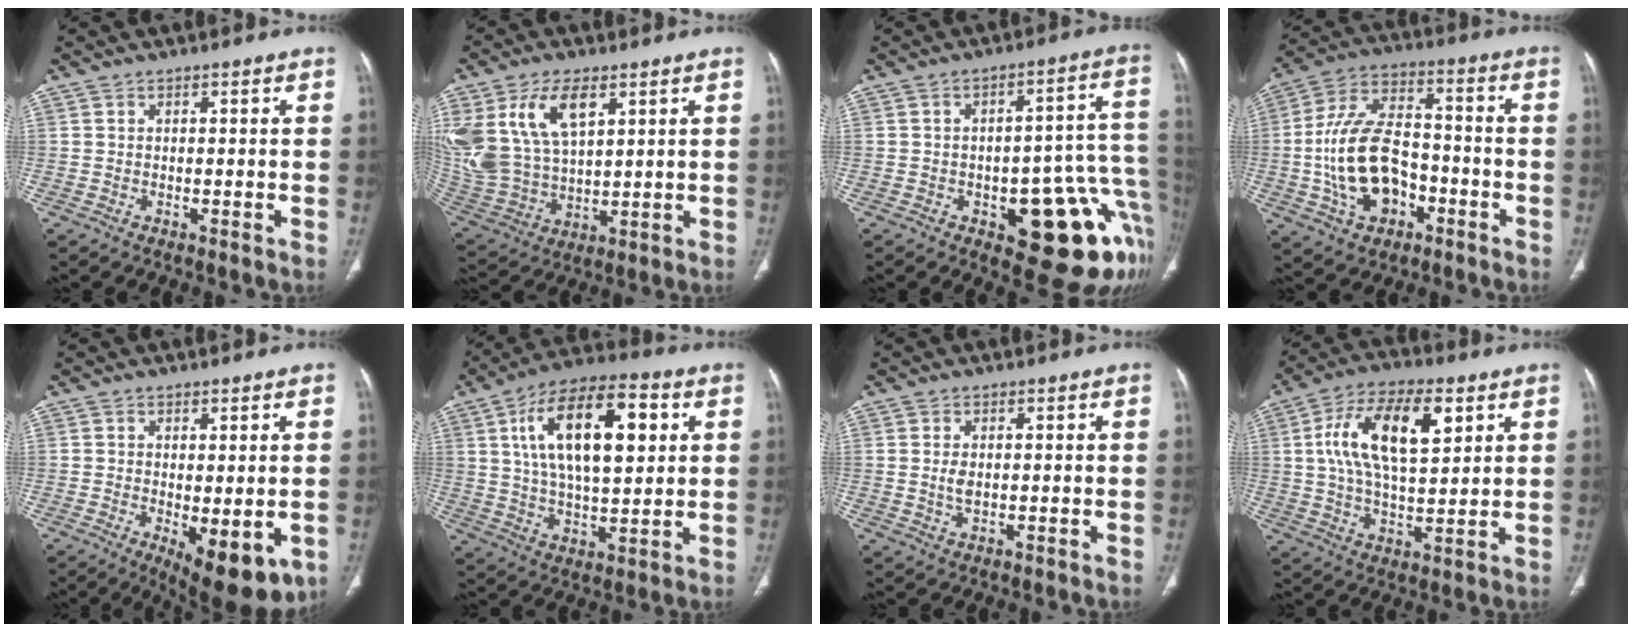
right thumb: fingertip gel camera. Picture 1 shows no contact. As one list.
[{"total": 18.3, "force": [7.5, 10.3, 13.1], "torque": [-0.271, -0.023, 0.158]}, {"total": 19.8, "force": [-7.0, 8.2, 16.6], "torque": [-0.124, 0.050, -0.072]}, {"total": 17.0, "force": [-4.2, 10.8, 12.4], "torque": [-0.221, 0.040, -0.070]}, {"total": 10.7, "force": [-3.2, 4.2, 9.3], "torque": [-0.117, -0.021, -0.033]}, {"total": 20.0, "force": [5.7, 9.1, 16.9], "torque": [-0.268, 0.004, 0.093]}, {"total": 2.5, "force": [0.2, 1.4, 2.1], "torque": [-0.043, -0.004, 0.005]}, {"total": 16.5, "force": [5.2, 7.7, 13.6], "torque": [-0.234, 0.000, 0.091]}]